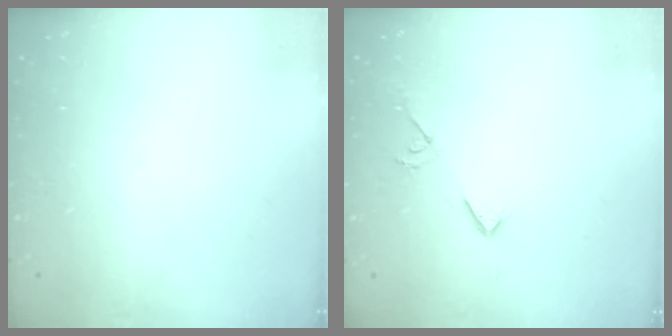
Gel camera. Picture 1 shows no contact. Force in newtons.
{"total": 7.7, "press": 7.7, "slide": 0.6}